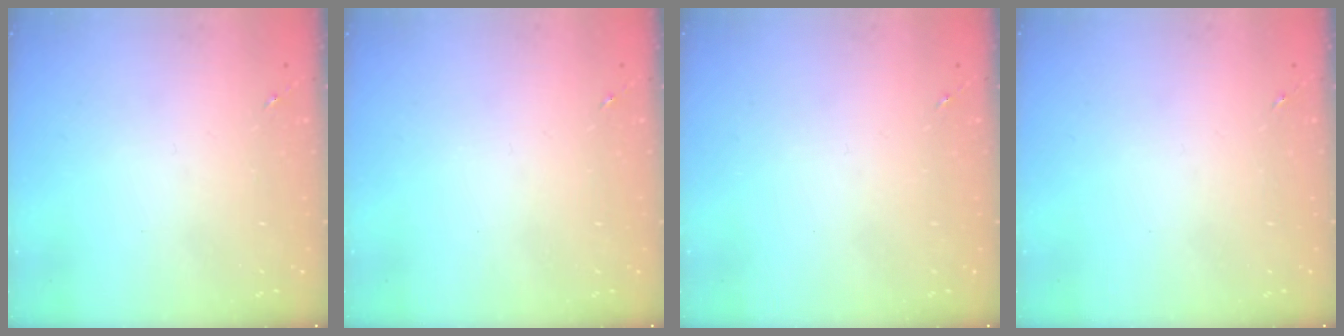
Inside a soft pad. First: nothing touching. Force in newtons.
{"total": 0.0}
{"total": 0.0}
{"total": 0.0}